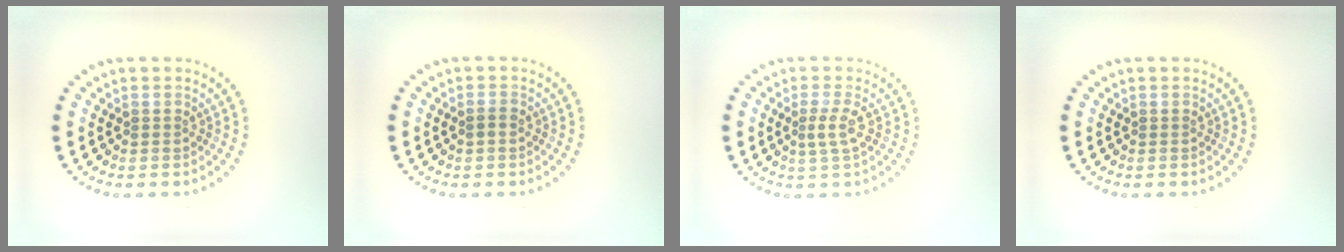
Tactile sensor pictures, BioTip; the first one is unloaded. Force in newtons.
{"total": 0.8, "press": 0.7, "slide": 0.2}
{"total": 1.7, "press": 1.3, "slide": 1.1}
{"total": 0.0}